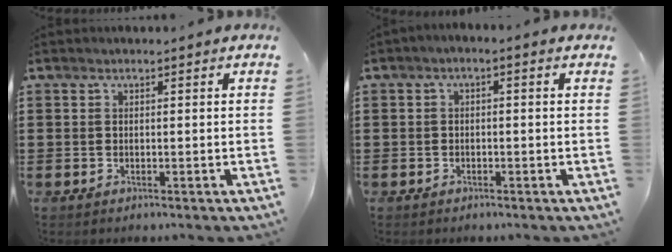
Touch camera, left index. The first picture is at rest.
{"total": 1.1, "force": [-0.9, 0.1, 0.6], "torque": [-0.009, -0.001, -0.018]}